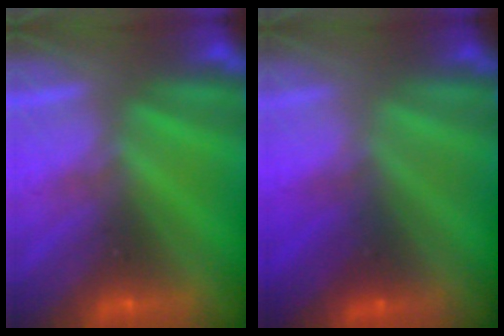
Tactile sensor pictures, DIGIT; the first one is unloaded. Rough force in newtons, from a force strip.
{"total": 1.5}